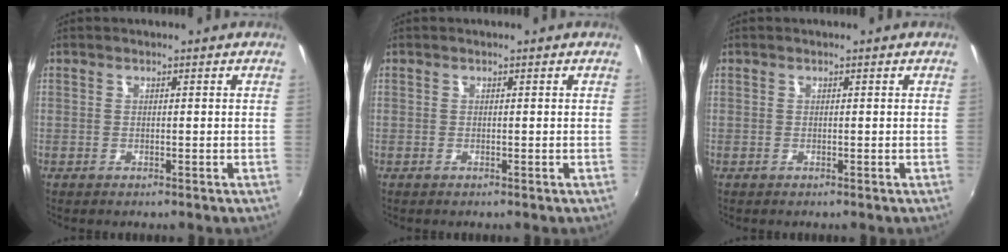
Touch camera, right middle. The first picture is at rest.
{"total": 0.0}
{"total": 0.0}